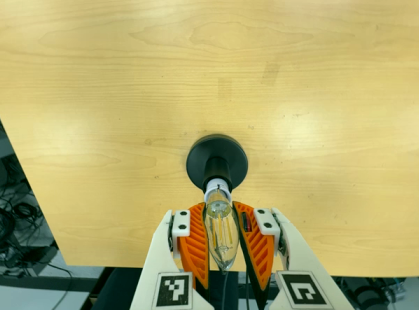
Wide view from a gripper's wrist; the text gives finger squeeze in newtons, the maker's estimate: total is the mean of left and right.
{"total": 19.3, "left": 18.0, "right": 20.6}